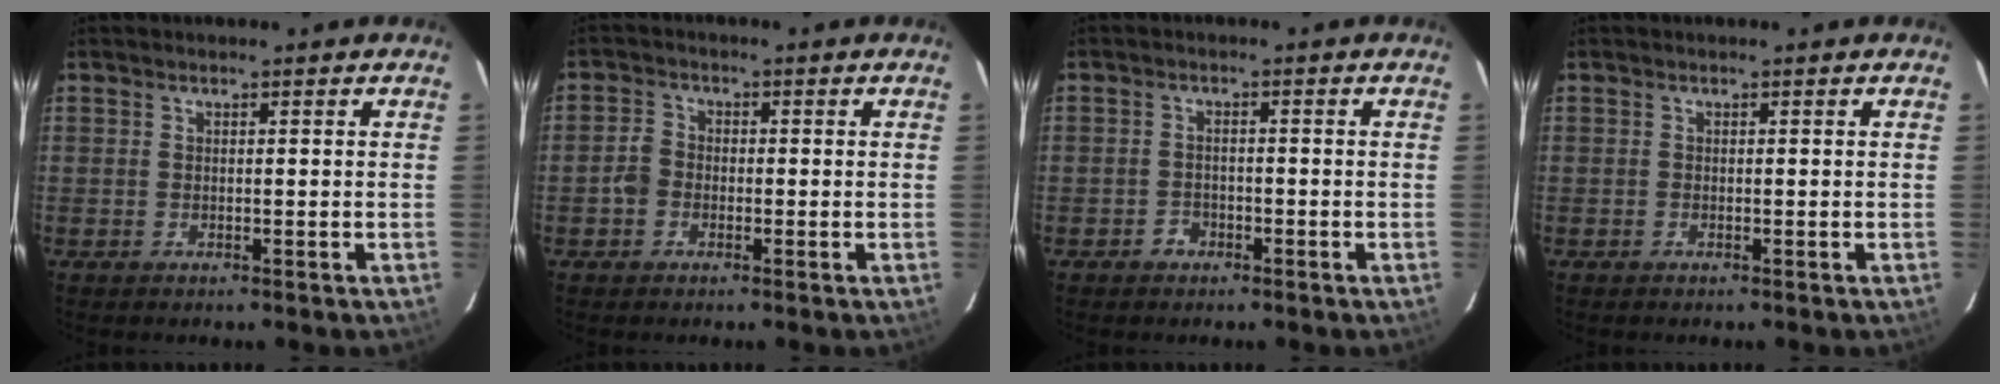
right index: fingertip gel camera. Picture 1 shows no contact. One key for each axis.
{"total": 3.1, "fx": -1.2, "fy": 2.6, "fz": 1.2, "tx": -0.027, "ty": 0.010, "tz": -0.025}
{"total": 2.2, "fx": -1.5, "fy": 1.6, "fz": 0.3, "tx": -0.007, "ty": 0.005, "tz": -0.024}
{"total": 0.0}